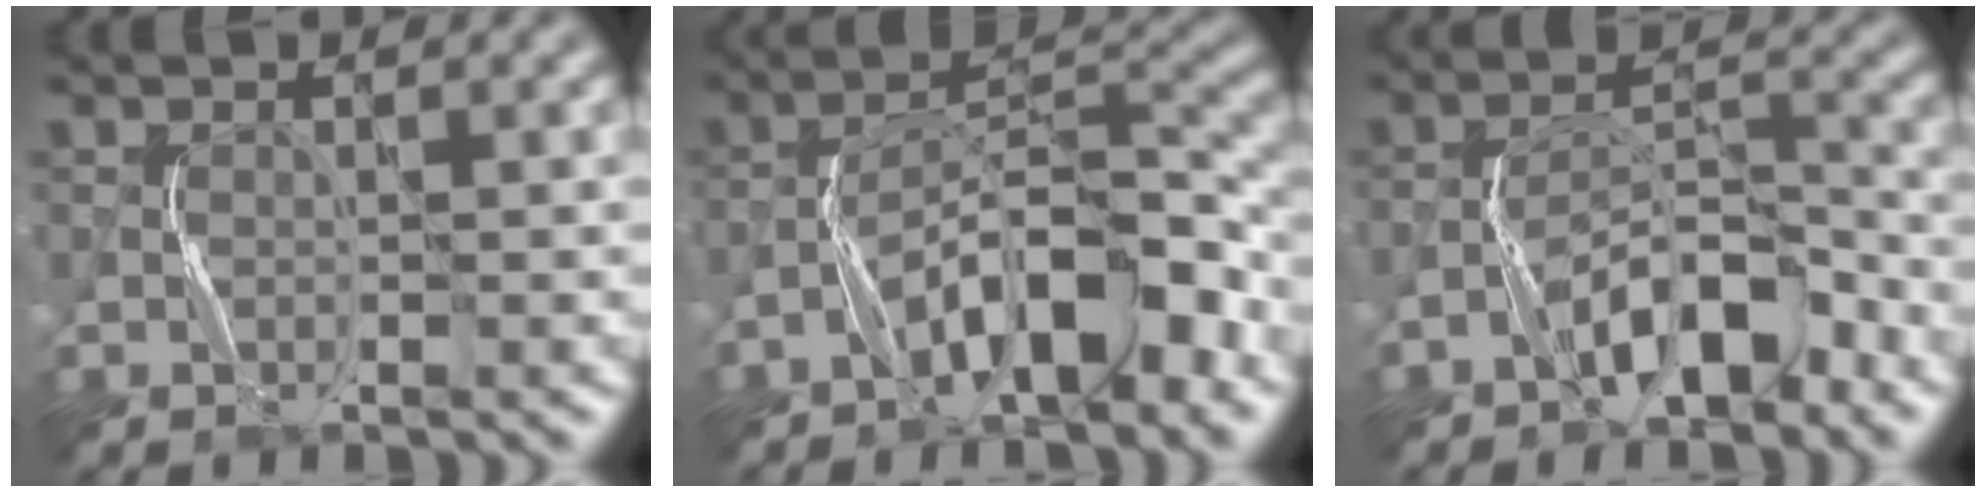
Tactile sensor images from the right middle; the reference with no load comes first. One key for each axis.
{"total": 7.5, "fx": -4.4, "fy": 2.2, "fz": 5.6, "tx": -0.088, "ty": 0.023, "tz": -0.077}
{"total": 5.1, "fx": -3.3, "fy": 1.8, "fz": 3.4, "tx": -0.050, "ty": 0.019, "tz": -0.059}